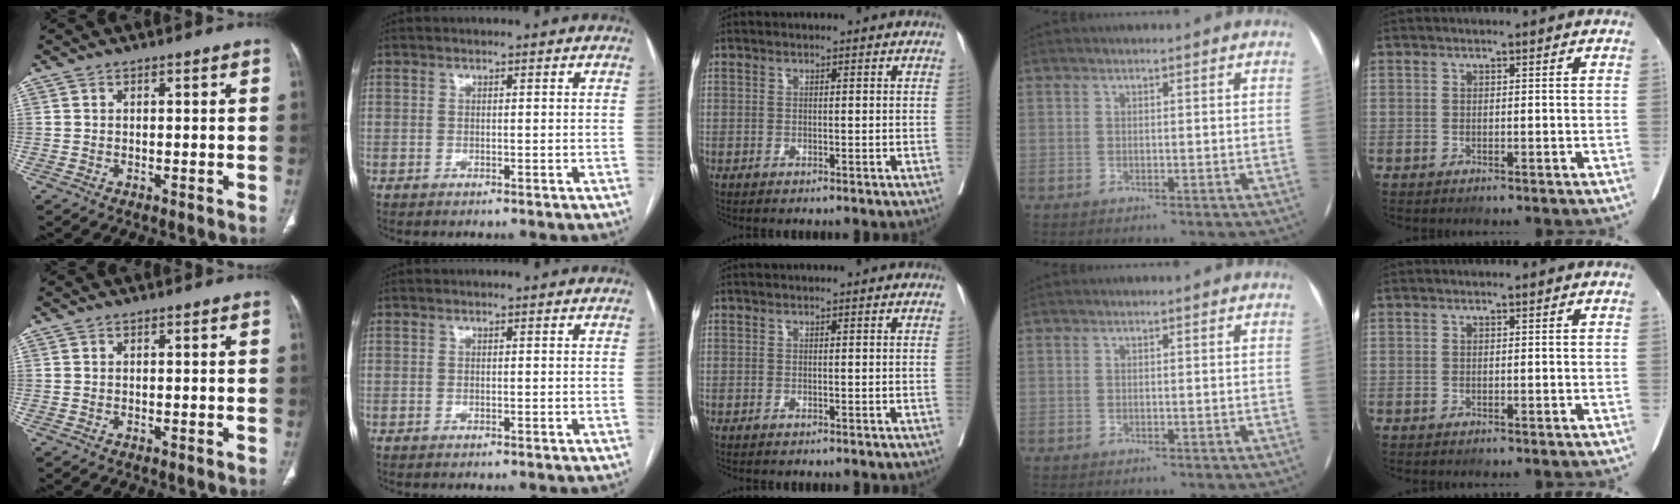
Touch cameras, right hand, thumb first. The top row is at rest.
{}